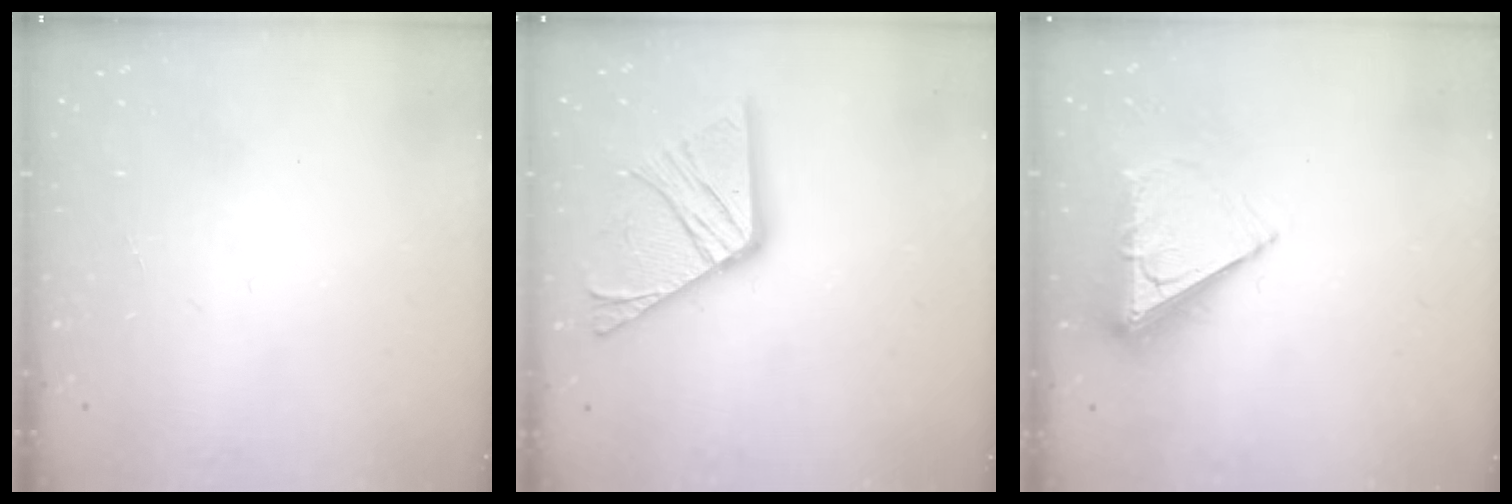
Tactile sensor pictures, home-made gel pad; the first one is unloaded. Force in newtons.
{"total": 17.2, "press": 17.1, "slide": 1.7}
{"total": 8.0, "press": 8.0, "slide": 0.5}